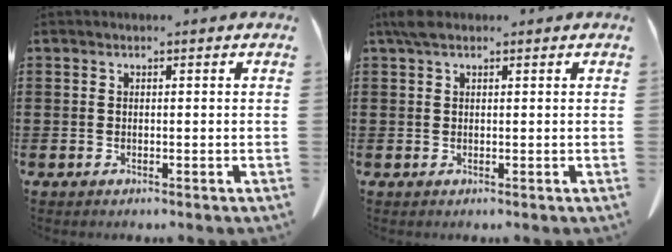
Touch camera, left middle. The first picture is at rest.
{"total": 2.0, "force": [1.2, 0.9, 1.4], "torque": [-0.032, 0.004, 0.022]}